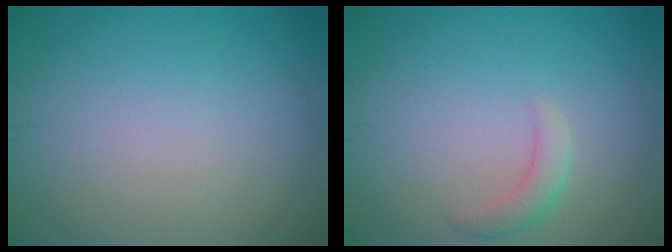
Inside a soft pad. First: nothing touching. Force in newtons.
{"total": 1.7, "press": 1.7, "slide": 0.1}